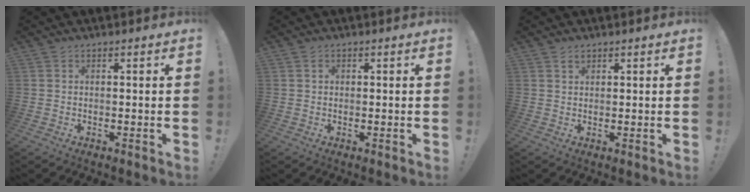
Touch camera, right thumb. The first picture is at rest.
{"total": 0.7, "force": [0.3, 0.6, 0.2], "torque": [0.005, 0.000, 0.004]}
{"total": 1.5, "force": [1.2, 0.8, 0.5], "torque": [0.005, -0.007, 0.019]}